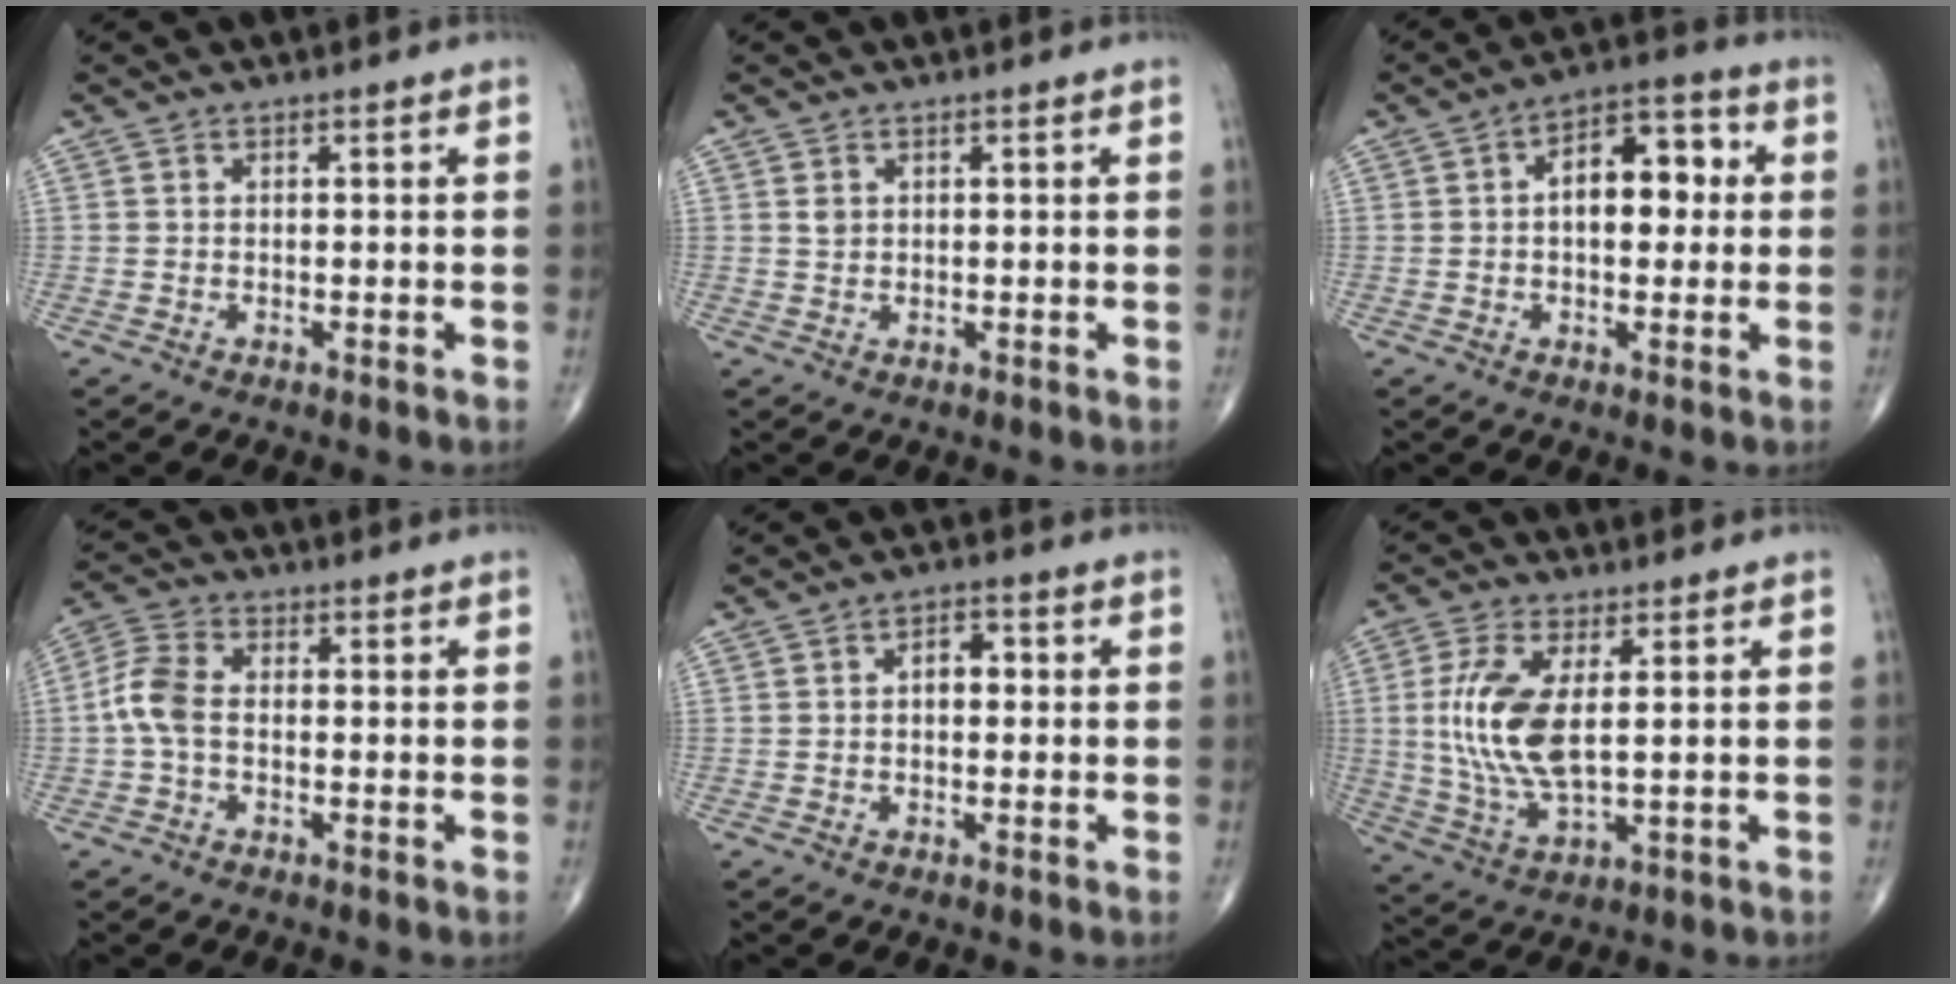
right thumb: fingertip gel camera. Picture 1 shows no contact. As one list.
[{"total": 1.1, "force": [0.4, 0.8, 0.6], "torque": [-0.005, -0.002, 0.009]}, {"total": 10.7, "force": [1.3, 6.1, 8.7], "torque": [-0.103, 0.026, 0.013]}, {"total": 6.0, "force": [-0.8, 3.5, 4.9], "torque": [-0.111, 0.018, -0.025]}, {"total": 3.4, "force": [0.2, 2.1, 2.6], "torque": [-0.029, 0.013, -0.003]}, {"total": 12.3, "force": [1.7, 5.1, 11.0], "torque": [-0.245, -0.011, 0.040]}]